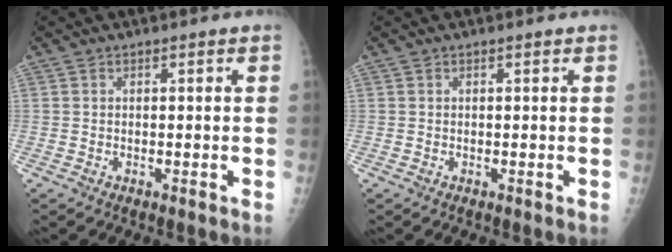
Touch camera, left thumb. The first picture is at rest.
{"total": 0.0}